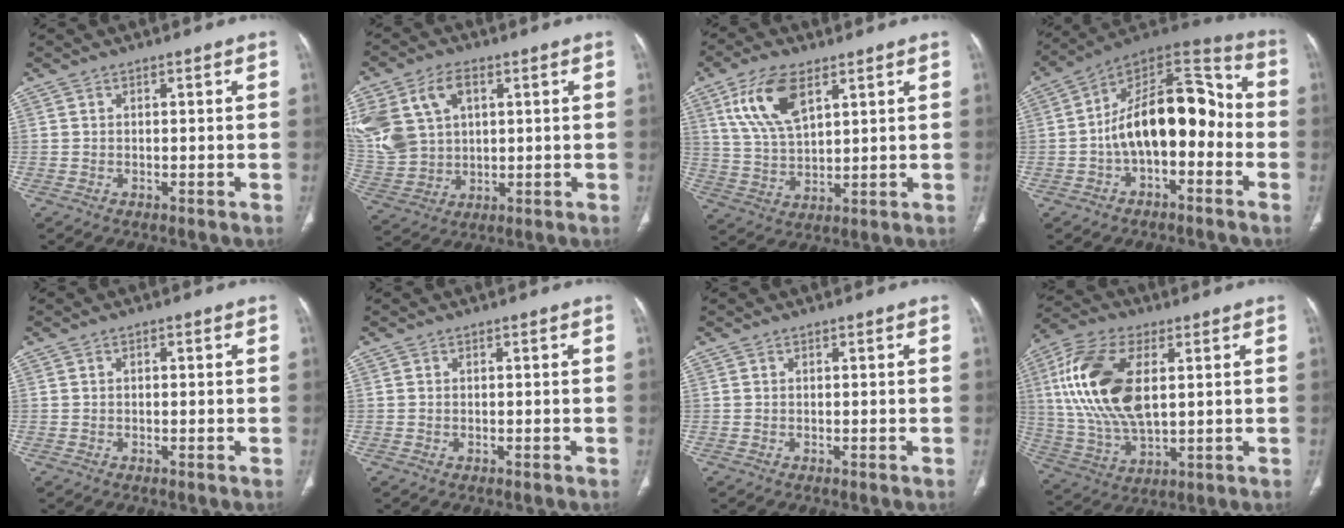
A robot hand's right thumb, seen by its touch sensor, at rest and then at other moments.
{"total": 15.5, "force": [5.0, 11.0, 9.8], "torque": [-0.213, 0.004, 0.113]}
{"total": 11.7, "force": [5.7, 5.4, 8.6], "torque": [-0.166, -0.016, 0.118]}
{"total": 18.6, "force": [-2.9, 10.3, 15.2], "torque": [-0.213, 0.068, -0.054]}
{"total": 0.7, "force": [0.1, 0.4, 0.5], "torque": [-0.010, 0.003, 0.002]}
{"total": 0.0}
{"total": 0.0}
{"total": 19.4, "force": [3.9, 10.0, 16.2], "torque": [-0.336, -0.004, 0.076]}